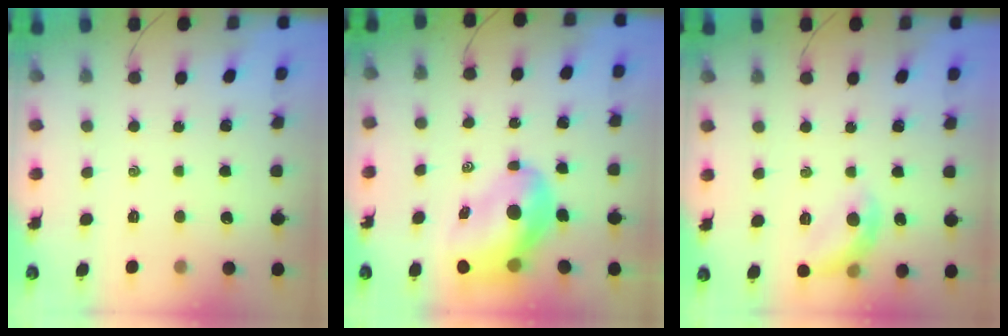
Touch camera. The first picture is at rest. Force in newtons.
{"total": 12.7, "press": 12.1, "slide": 3.8}
{"total": 10.2, "press": 10.2, "slide": 0.1}